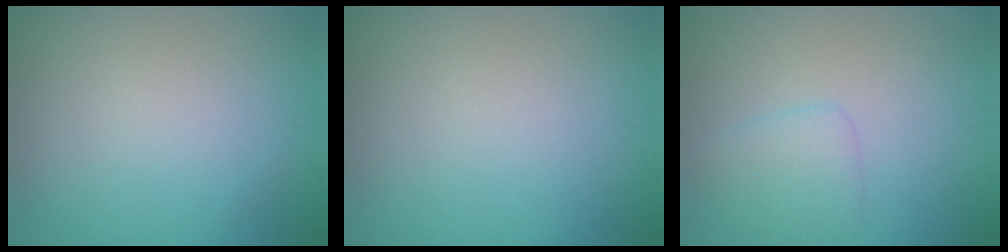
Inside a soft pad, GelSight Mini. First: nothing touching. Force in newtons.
{"total": 0.0}
{"total": 2.2, "press": 2.2, "slide": 0.1}